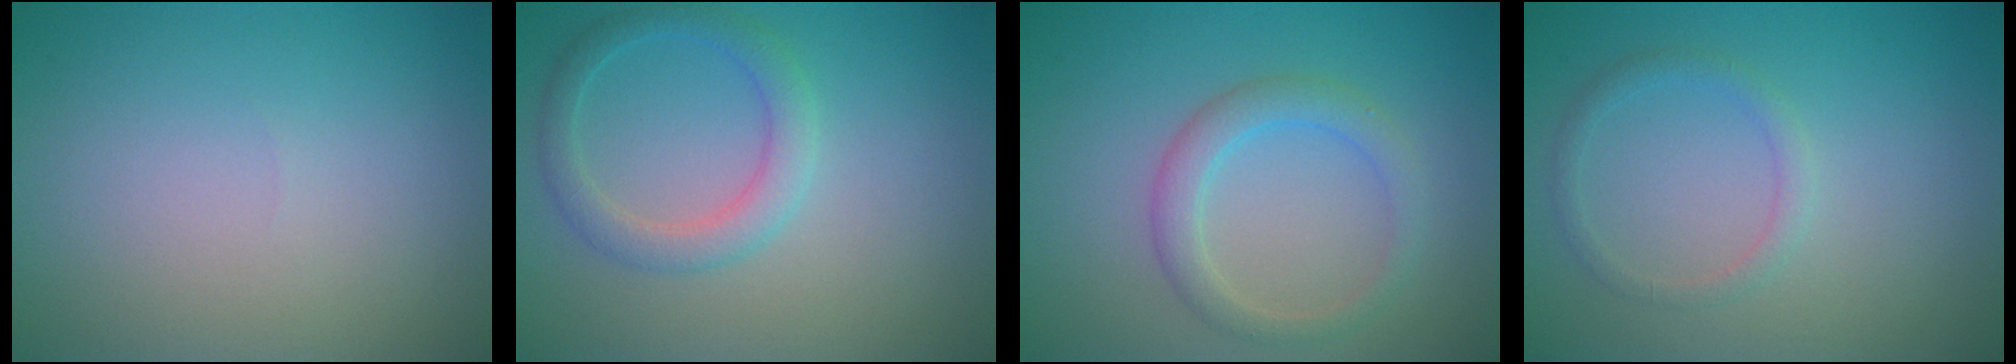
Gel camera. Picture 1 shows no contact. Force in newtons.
{"total": 2.7, "press": 2.7, "slide": 0.2}
{"total": 2.7, "press": 2.7, "slide": 0.1}
{"total": 1.4, "press": 1.3, "slide": 0.2}